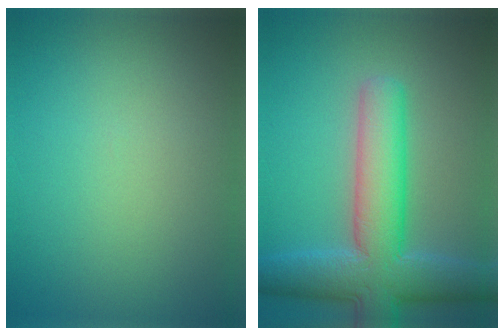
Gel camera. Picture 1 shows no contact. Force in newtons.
{"total": 8.9, "press": 8.9, "slide": 0.4}